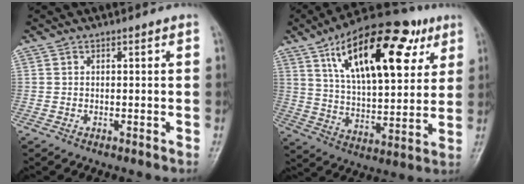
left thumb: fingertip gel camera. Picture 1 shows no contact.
{"total": 24.8, "force": [11.0, 11.2, 19.2], "torque": [-0.272, -0.019, 0.179]}